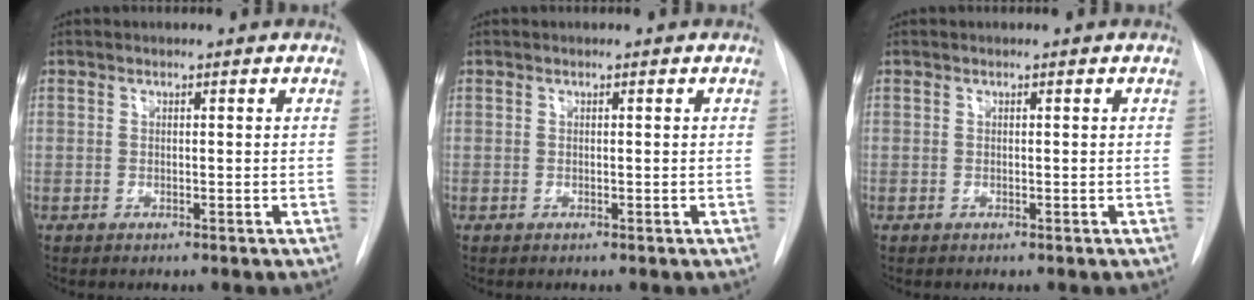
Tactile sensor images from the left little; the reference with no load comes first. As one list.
[{"total": 0.0}, {"total": 0.0}]